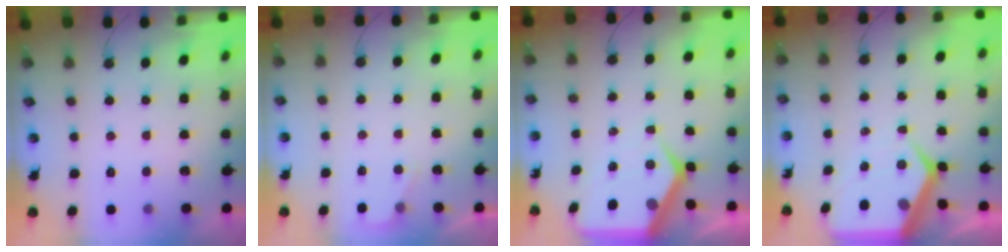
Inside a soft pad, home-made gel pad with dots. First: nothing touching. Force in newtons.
{"total": 2.4, "press": 2.4, "slide": 0.4}
{"total": 8.8, "press": 8.8, "slide": 0.8}
{"total": 9.6, "press": 9.6, "slide": 0.8}